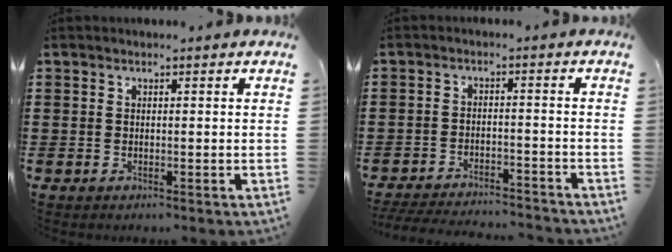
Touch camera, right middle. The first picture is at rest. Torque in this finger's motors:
{"motor_torque": [0.48, 0.42, 0.07, 0.07]}